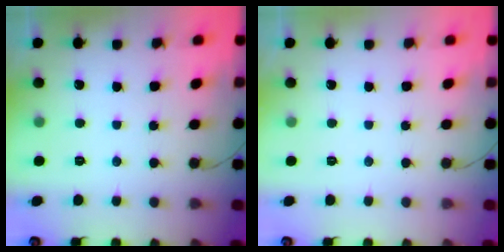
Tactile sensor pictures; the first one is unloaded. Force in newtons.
{"total": 0.0}